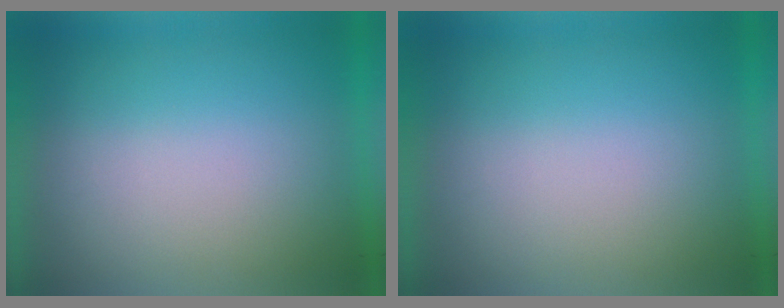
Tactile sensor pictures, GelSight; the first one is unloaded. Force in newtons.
{"total": 0.0}